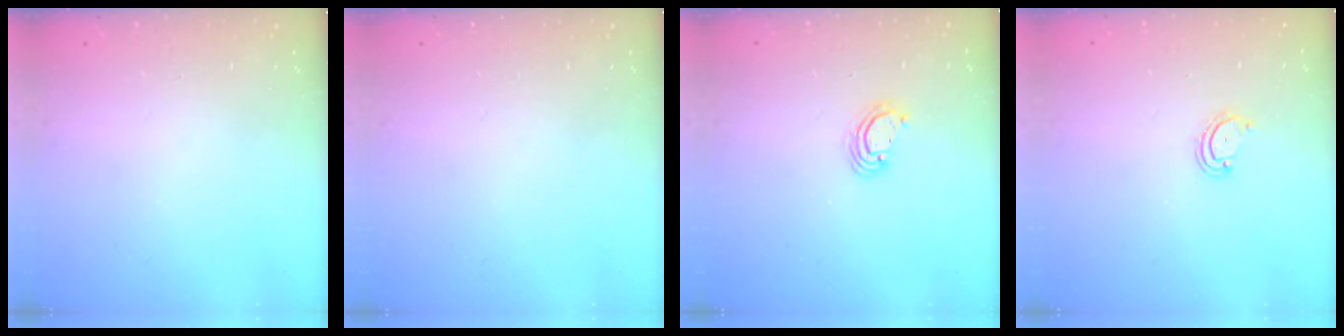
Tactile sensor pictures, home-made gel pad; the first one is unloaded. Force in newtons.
{"total": 0.0}
{"total": 3.8, "press": 3.8, "slide": 0.2}
{"total": 2.8, "press": 2.8, "slide": 0.2}